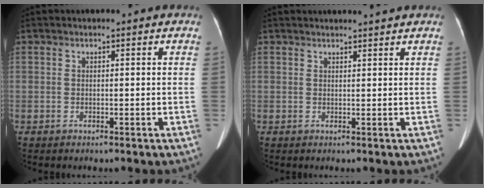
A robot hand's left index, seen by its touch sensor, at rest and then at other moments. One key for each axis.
{"total": 2.8, "fx": 2.7, "fy": -0.3, "fz": 0.8, "tx": -0.011, "ty": 0.010, "tz": 0.035}